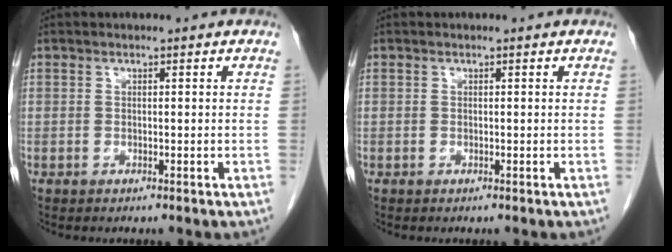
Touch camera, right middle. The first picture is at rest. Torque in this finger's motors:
{"motor_torque": [-0.39, -0.10, 0.00, -0.02]}